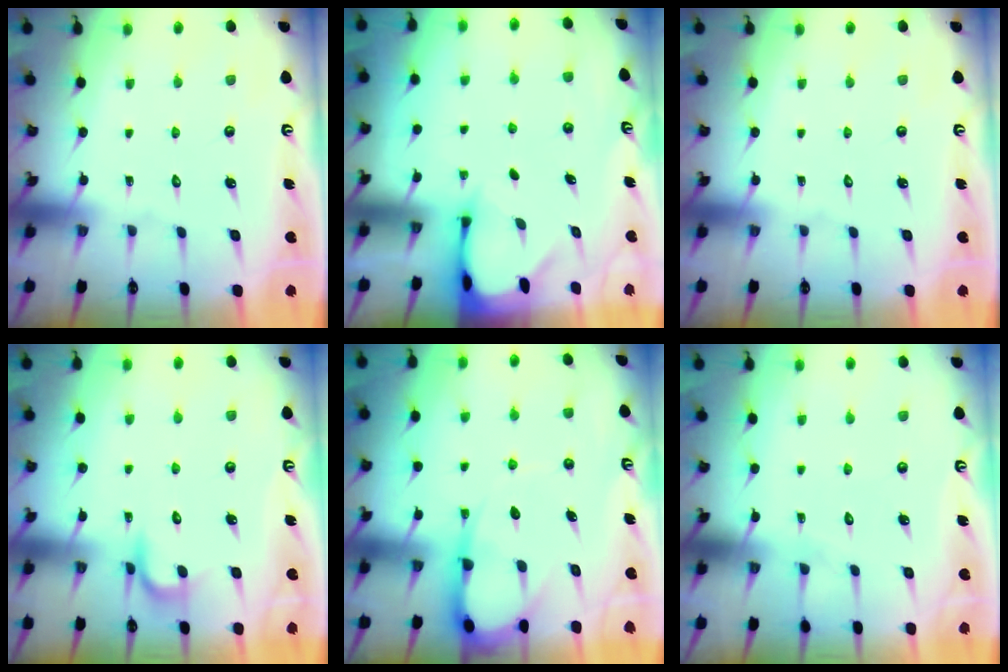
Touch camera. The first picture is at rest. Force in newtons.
{"total": 2.0, "press": 2.0, "slide": 0.1}
{"total": 0.0}
{"total": 4.1, "press": 4.1, "slide": 0.5}
{"total": 7.7, "press": 7.6, "slide": 1.1}
{"total": 5.3, "press": 5.2, "slide": 0.8}